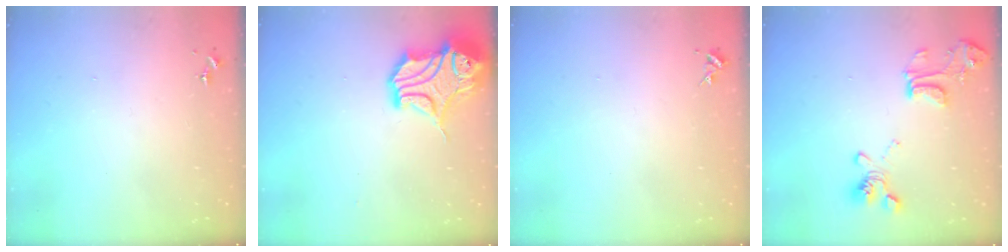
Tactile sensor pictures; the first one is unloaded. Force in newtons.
{"total": 15.4, "press": 15.2, "slide": 2.4}
{"total": 3.7, "press": 3.7, "slide": 0.5}
{"total": 16.0, "press": 15.9, "slide": 1.4}